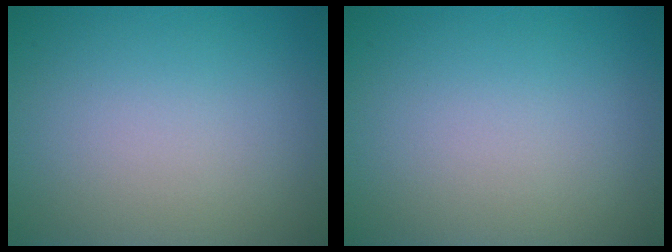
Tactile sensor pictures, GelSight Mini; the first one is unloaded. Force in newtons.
{"total": 0.0}